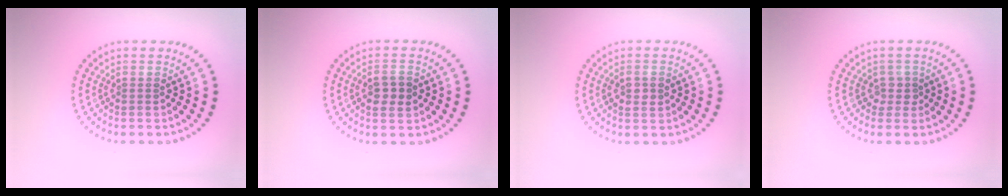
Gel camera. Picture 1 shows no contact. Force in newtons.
{"total": 2.5, "press": 2.5, "slide": 0.5}
{"total": 1.7, "press": 1.7, "slide": 0.2}
{"total": 1.3, "press": 1.1, "slide": 0.7}